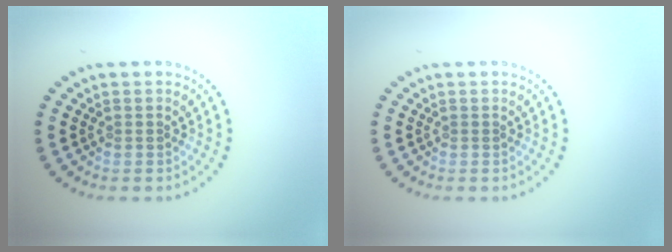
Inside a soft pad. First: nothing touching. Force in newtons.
{"total": 0.0}